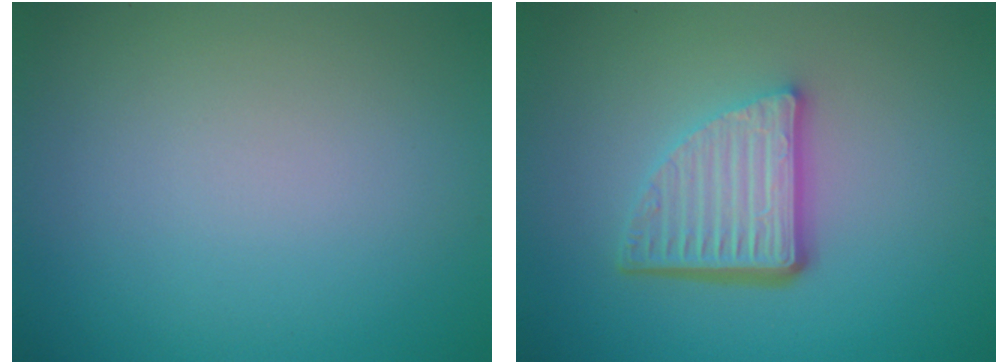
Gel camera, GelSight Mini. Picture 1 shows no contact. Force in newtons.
{"total": 5.4, "press": 3.7, "slide": 3.9}